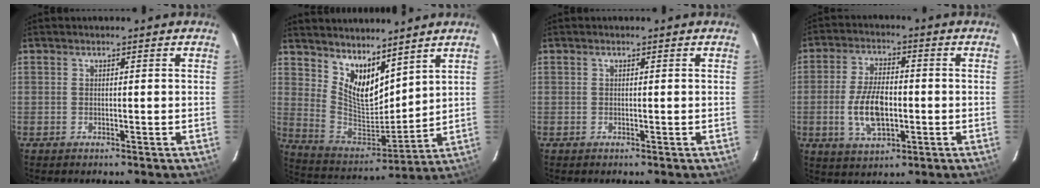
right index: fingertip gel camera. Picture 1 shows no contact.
{"total": 12.2, "force": [8.8, 5.1, 6.8], "torque": [-0.127, -0.014, 0.174]}
{"total": 0.0}
{"total": 10.0, "force": [-1.9, 5.1, 8.5], "torque": [-0.170, -0.002, -0.030]}